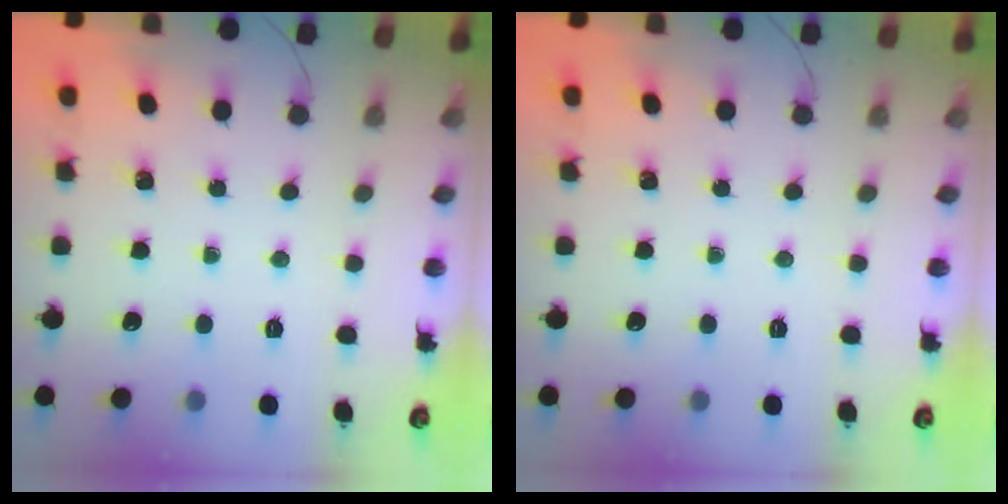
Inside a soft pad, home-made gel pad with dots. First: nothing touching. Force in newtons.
{"total": 0.0}